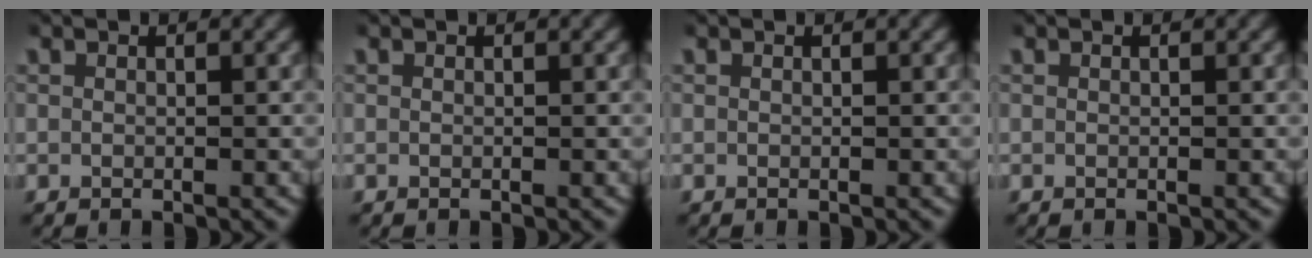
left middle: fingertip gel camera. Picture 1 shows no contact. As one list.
[{"total": 0.0}, {"total": 0.0}, {"total": 0.0}]